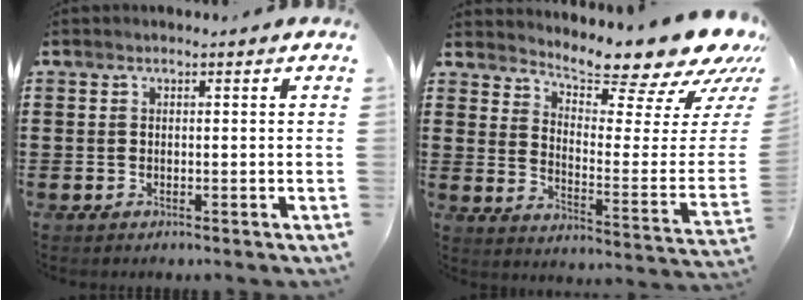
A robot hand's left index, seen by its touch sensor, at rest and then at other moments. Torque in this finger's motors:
{"motor_torque": [2.14, 0.00, 0.24, 0.04]}